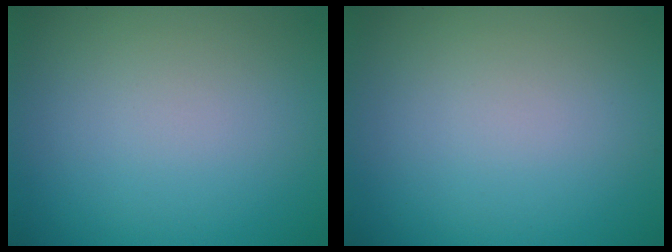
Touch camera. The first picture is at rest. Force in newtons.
{"total": 0.0}